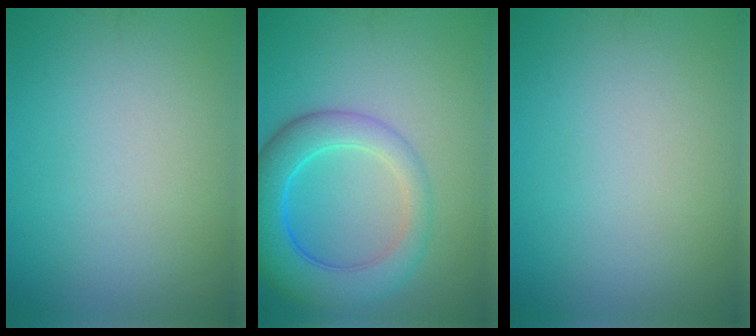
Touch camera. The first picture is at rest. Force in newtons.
{"total": 6.4, "press": 6.4, "slide": 0.4}
{"total": 0.0}